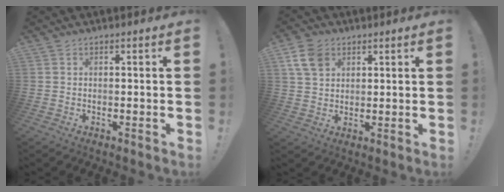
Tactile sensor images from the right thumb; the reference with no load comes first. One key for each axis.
{"total": 8.6, "fx": 4.1, "fy": 5.9, "fz": 4.7, "tx": -0.094, "ty": -0.004, "tz": 0.082}